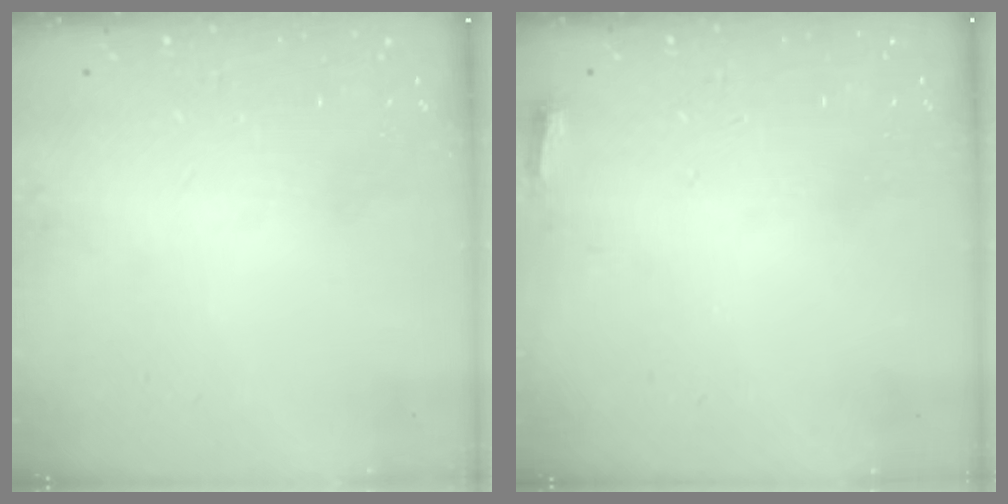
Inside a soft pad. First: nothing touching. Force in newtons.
{"total": 2.7, "press": 2.6, "slide": 0.9}